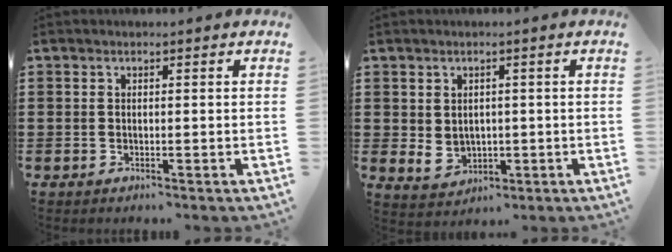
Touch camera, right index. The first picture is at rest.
{"total": 2.8, "force": [0.6, 2.4, 1.1], "torque": [-0.022, 0.004, 0.008]}